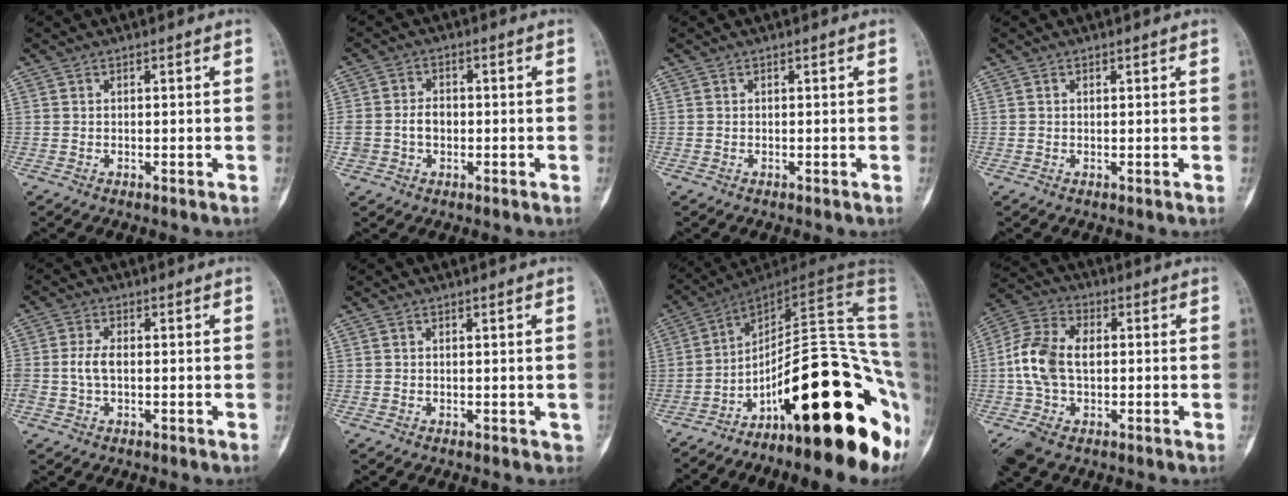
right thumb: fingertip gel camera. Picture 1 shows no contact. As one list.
[{"total": 4.6, "force": [-0.6, 3.5, 2.9], "torque": [-0.052, 0.013, -0.009]}, {"total": 0.0}, {"total": 0.0}, {"total": 3.8, "force": [-0.3, 2.1, 3.1], "torque": [-0.071, 0.007, -0.007]}, {"total": 0.5, "force": [0.2, 0.4, 0.3], "torque": [-0.001, 0.000, 0.003]}, {"total": 26.4, "force": [-9.1, 6.8, 23.8], "torque": [-0.242, 0.091, -0.129]}, {"total": 13.5, "force": [-0.7, 8.2, 10.8], "torque": [-0.220, 0.020, -0.013]}]